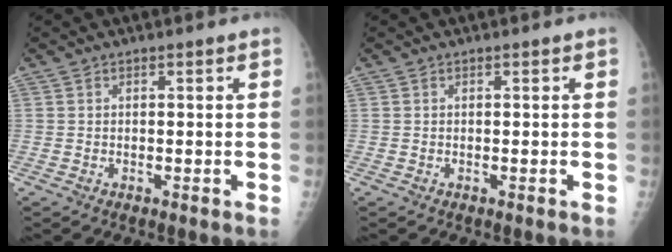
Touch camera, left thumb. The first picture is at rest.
{"total": 0.0}